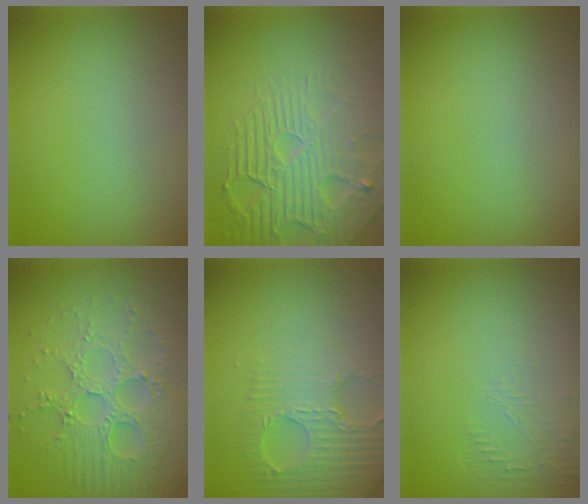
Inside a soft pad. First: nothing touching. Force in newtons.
{"total": 8.0, "press": 5.5, "slide": 5.8}
{"total": 0.0}
{"total": 5.2, "press": 4.6, "slide": 2.3}
{"total": 3.1, "press": 3.0, "slide": 0.6}
{"total": 1.3, "press": 0.0, "slide": 1.3}